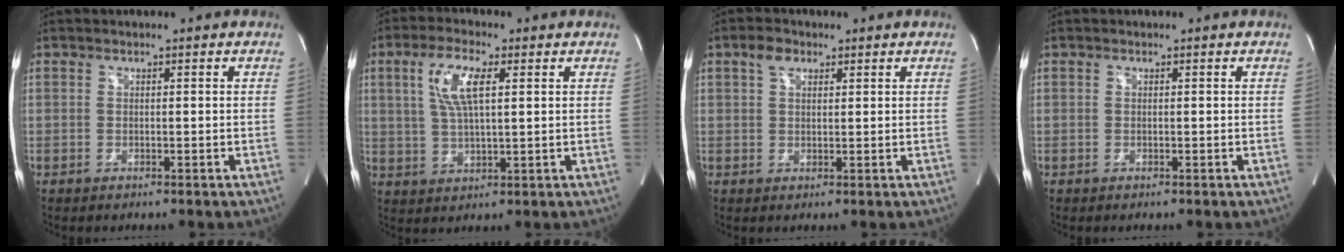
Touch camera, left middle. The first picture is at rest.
{"total": 7.6, "force": [2.4, 1.9, 7.0], "torque": [-0.145, 0.008, 0.049]}
{"total": 2.8, "force": [1.5, 1.7, 1.6], "torque": [-0.035, 0.011, 0.029]}
{"total": 0.0}